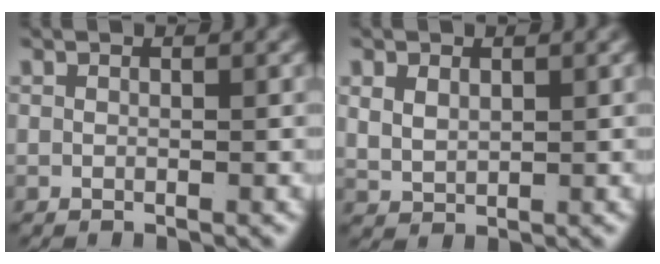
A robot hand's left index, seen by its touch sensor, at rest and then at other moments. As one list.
[{"total": 2.4, "force": [1.0, 1.8, 1.2], "torque": [-0.038, -0.010, 0.031]}]